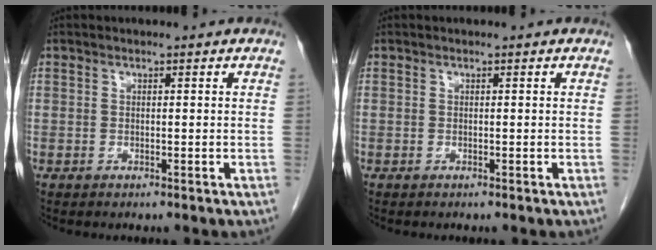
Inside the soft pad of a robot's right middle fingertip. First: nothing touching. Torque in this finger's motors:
{"motor_torque": [-0.06, -0.21, -0.03, 0.01]}